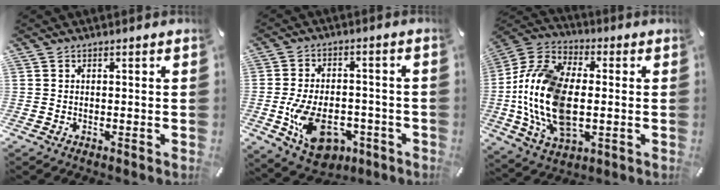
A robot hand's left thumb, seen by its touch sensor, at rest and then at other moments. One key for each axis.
{"total": 13.2, "fx": -4.6, "fy": 8.5, "fz": 8.9, "tx": -0.173, "ty": 0.019, "tz": -0.076}
{"total": 19.0, "fx": -2.2, "fy": 12.3, "fz": 14.3, "tx": -0.340, "ty": -0.005, "tz": -0.044}